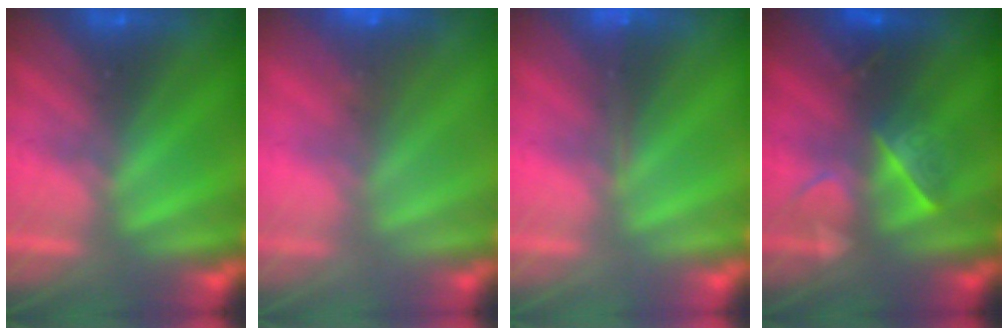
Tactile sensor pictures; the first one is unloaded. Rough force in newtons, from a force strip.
{"total": 5.5}
{"total": 1.8}
{"total": 2.6}